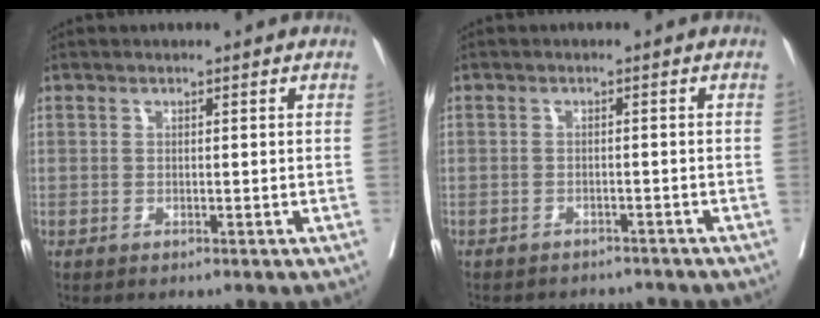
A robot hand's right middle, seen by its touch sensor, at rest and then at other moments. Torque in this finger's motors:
{"motor_torque": [0.22, -0.43, 0.03, 0.03]}